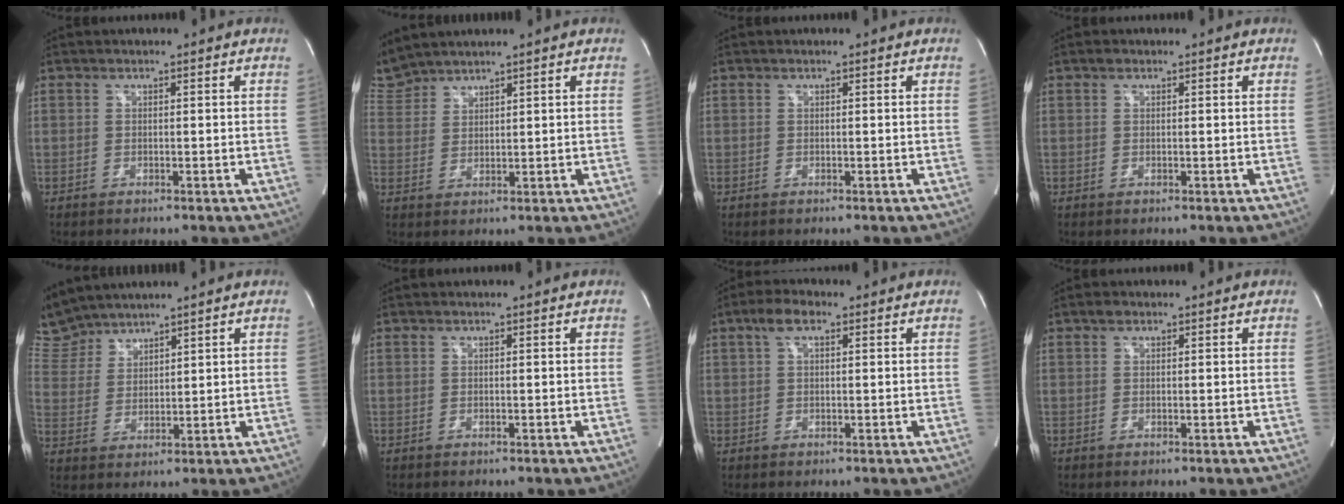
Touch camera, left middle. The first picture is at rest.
{"total": 4.8, "force": [4.8, 0.0, 0.3], "torque": [-0.029, 0.019, 0.108]}
{"total": 0.0}
{"total": 0.5, "force": [0.3, 0.3, 0.2], "torque": [-0.008, 0.006, 0.005]}
{"total": 7.3, "force": [7.1, 1.3, 0.2], "torque": [-0.020, 0.014, 0.160]}
{"total": 0.0}
{"total": 3.6, "force": [1.8, 1.4, 2.8], "torque": [-0.062, 0.020, 0.035]}
{"total": 0.9, "force": [0.6, 0.6, 0.4], "torque": [-0.012, 0.008, 0.010]}